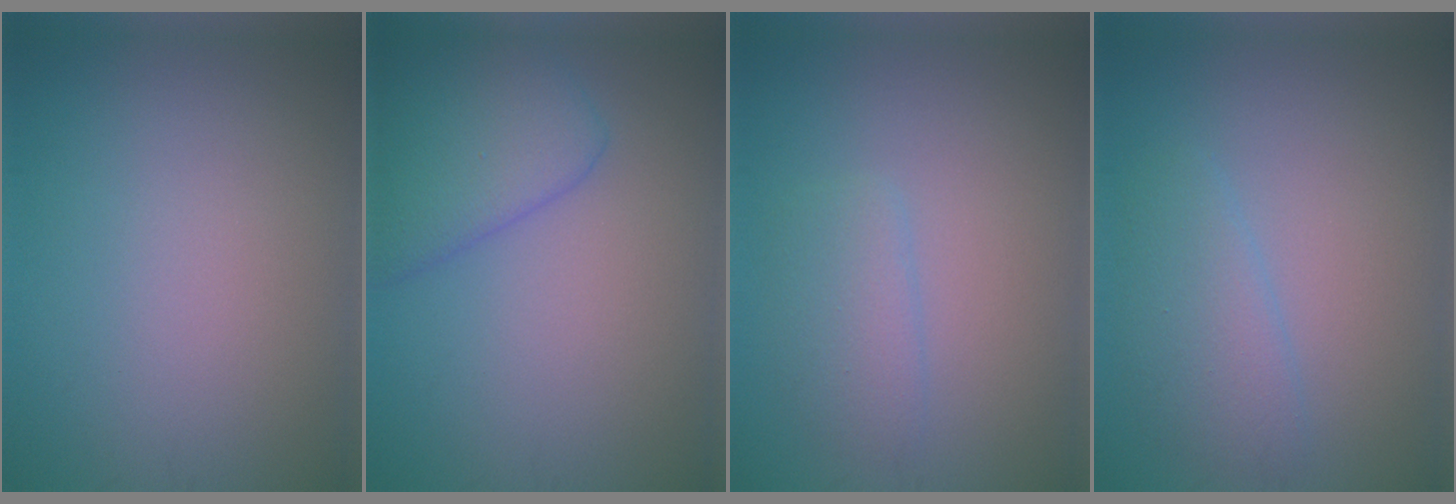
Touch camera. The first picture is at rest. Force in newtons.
{"total": 4.8, "press": 4.8, "slide": 0.3}
{"total": 2.1, "press": 2.1, "slide": 0.1}
{"total": 2.7, "press": 2.7, "slide": 0.1}